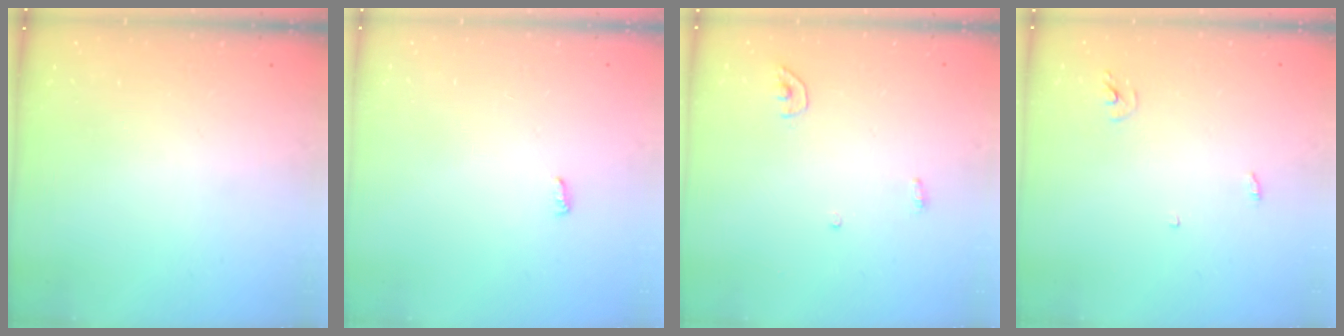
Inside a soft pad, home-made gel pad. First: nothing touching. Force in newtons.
{"total": 3.5, "press": 3.5, "slide": 0.3}
{"total": 3.5, "press": 3.5, "slide": 0.3}
{"total": 2.9, "press": 2.9, "slide": 0.2}